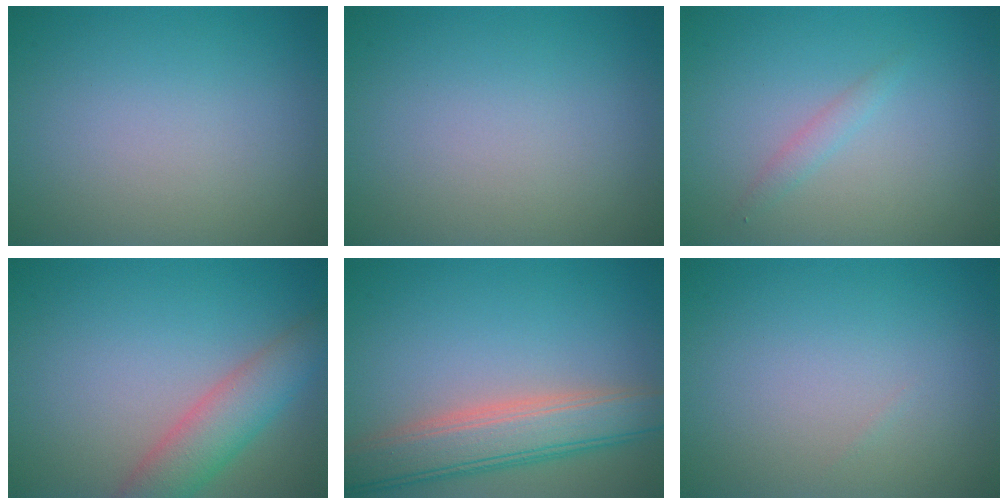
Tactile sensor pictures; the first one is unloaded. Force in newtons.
{"total": 0.0}
{"total": 1.0, "press": 1.0, "slide": 0.1}
{"total": 4.6, "press": 4.6, "slide": 0.3}
{"total": 6.2, "press": 6.2, "slide": 0.4}
{"total": 0.0}